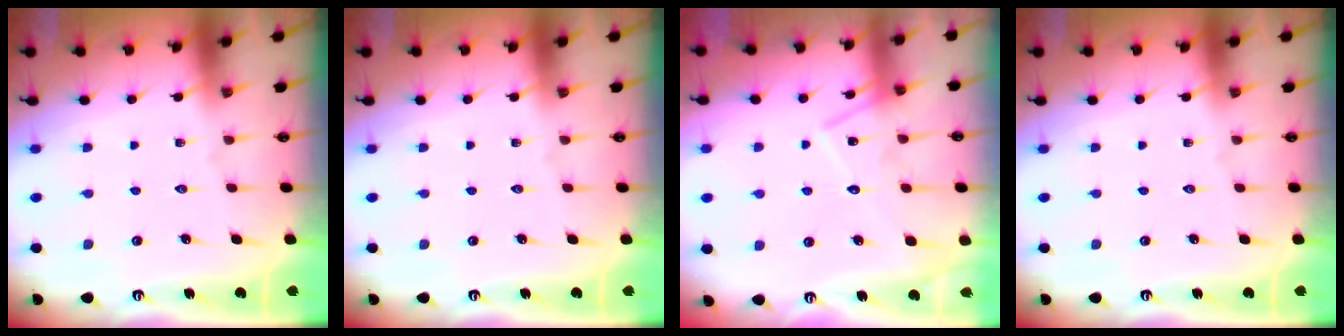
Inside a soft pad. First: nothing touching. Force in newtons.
{"total": 0.0}
{"total": 13.4, "press": 13.4, "slide": 0.8}
{"total": 0.0}